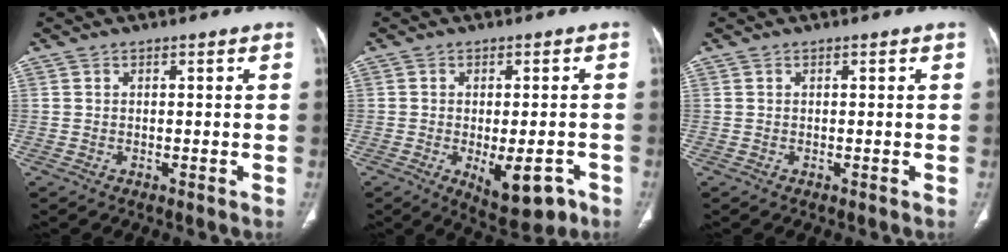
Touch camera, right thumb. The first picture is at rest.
{"total": 9.3, "force": [-3.7, 4.1, 7.5], "torque": [-0.089, 0.001, -0.041]}
{"total": 0.0}